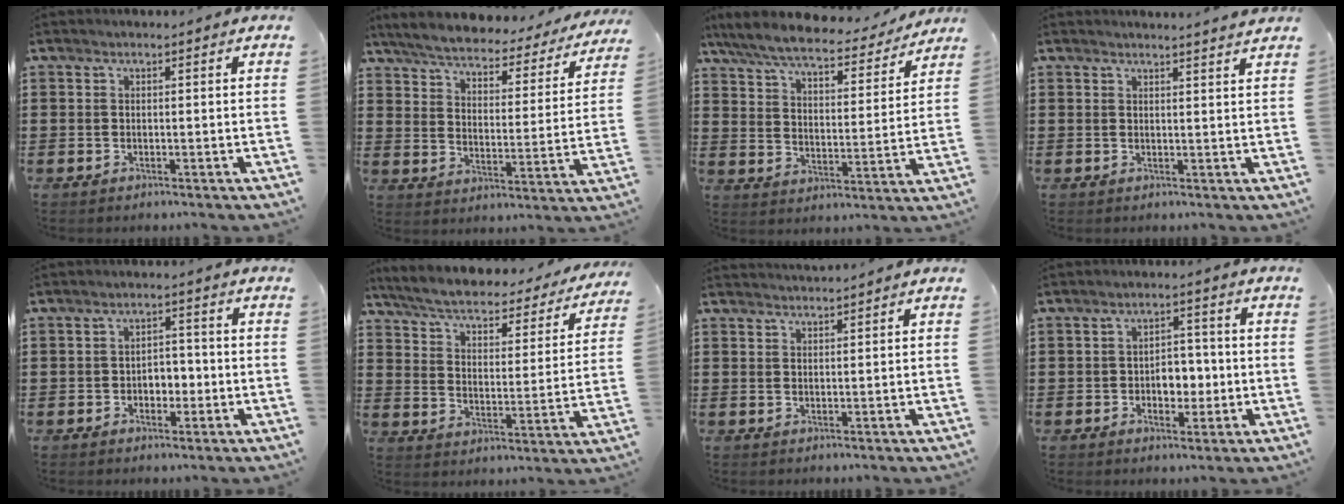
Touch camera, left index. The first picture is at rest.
{"total": 4.6, "force": [4.3, 0.7, 1.6], "torque": [-0.054, -0.030, 0.068]}
{"total": 7.2, "force": [6.4, 1.0, 3.1], "torque": [-0.088, -0.034, 0.110]}
{"total": 2.1, "force": [2.0, -0.4, 0.4], "torque": [-0.004, -0.008, 0.037]}
{"total": 3.4, "force": [-1.0, 2.4, 2.2], "torque": [-0.041, 0.004, -0.026]}
{"total": 4.3, "force": [3.7, 0.7, 2.0], "torque": [-0.061, -0.033, 0.056]}
{"total": 1.3, "force": [1.3, -0.1, 0.1], "torque": [-0.004, 0.000, 0.027]}
{"total": 4.6, "force": [-0.8, 3.2, 3.3], "torque": [-0.052, 0.003, -0.022]}